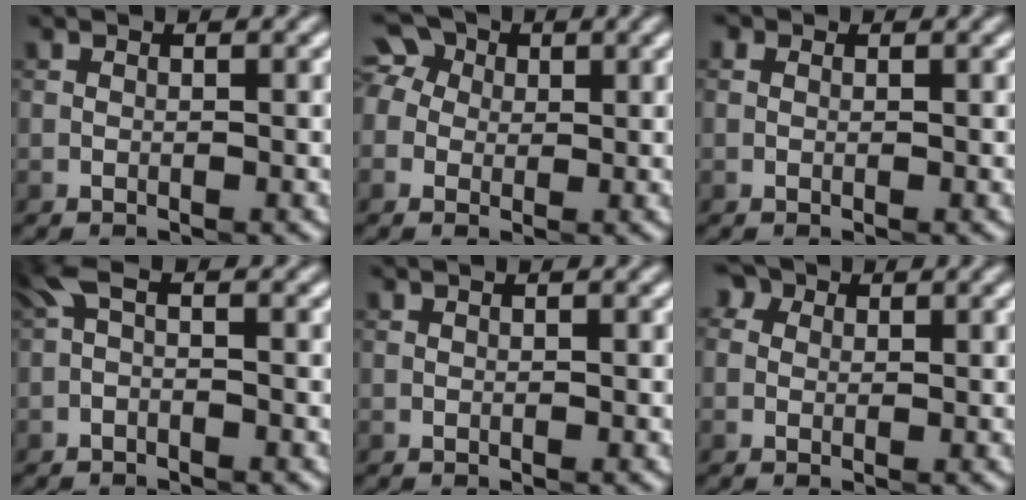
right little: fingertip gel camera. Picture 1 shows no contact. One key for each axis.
{"total": 5.5, "fx": 1.8, "fy": 4.4, "fz": 2.7, "tx": -0.044, "ty": 0.032, "tz": -0.004}
{"total": 1.2, "fx": 0.5, "fy": 0.9, "fz": 0.6, "tx": -0.006, "ty": -0.004, "tz": -0.014}
{"total": 1.8, "fx": -0.3, "fy": 0.6, "fz": 1.7, "tx": -0.040, "ty": 0.003, "tz": -0.012}
{"total": 0.0}
{"total": 3.7, "fx": 1.8, "fy": 2.6, "fz": 1.9, "tx": -0.020, "ty": 0.024, "tz": -0.004}